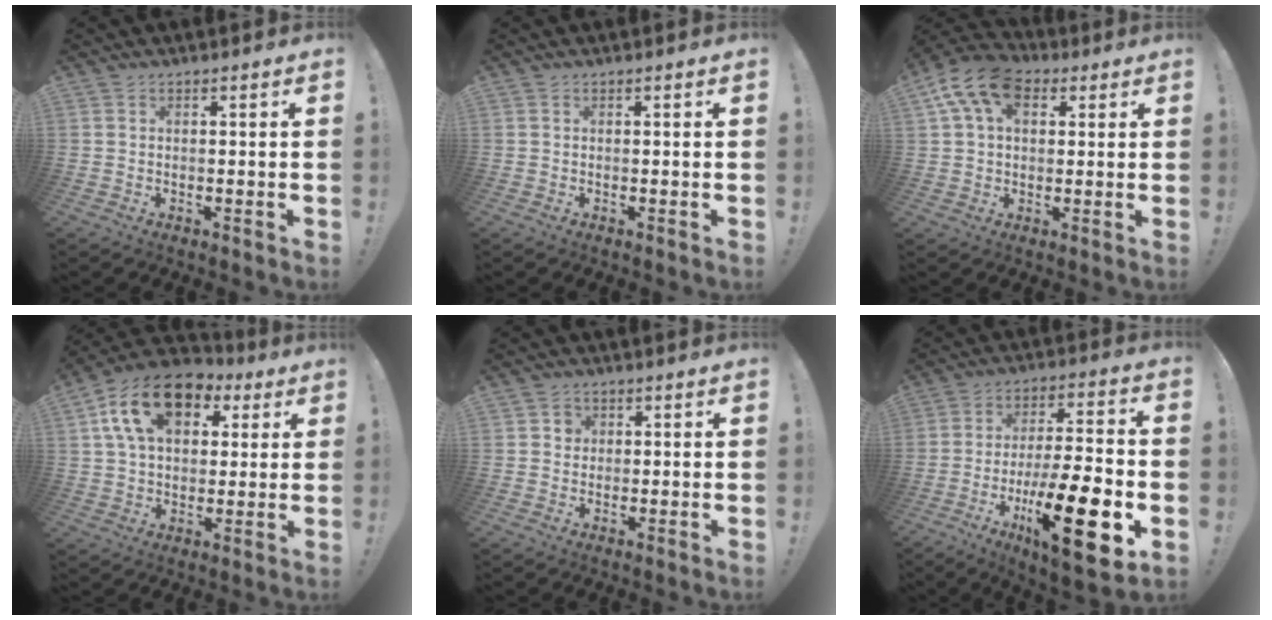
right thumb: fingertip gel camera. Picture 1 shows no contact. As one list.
[{"total": 0.0}, {"total": 13.0, "force": [5.1, 8.4, 8.5], "torque": [-0.154, -0.005, 0.098]}, {"total": 17.1, "force": [7.2, 10.9, 11.0], "torque": [-0.186, -0.020, 0.131]}, {"total": 2.5, "force": [0.6, 2.3, 0.8], "torque": [-0.003, -0.003, 0.007]}, {"total": 23.4, "force": [-8.0, 6.8, 20.9], "torque": [-0.333, 0.039, -0.118]}]